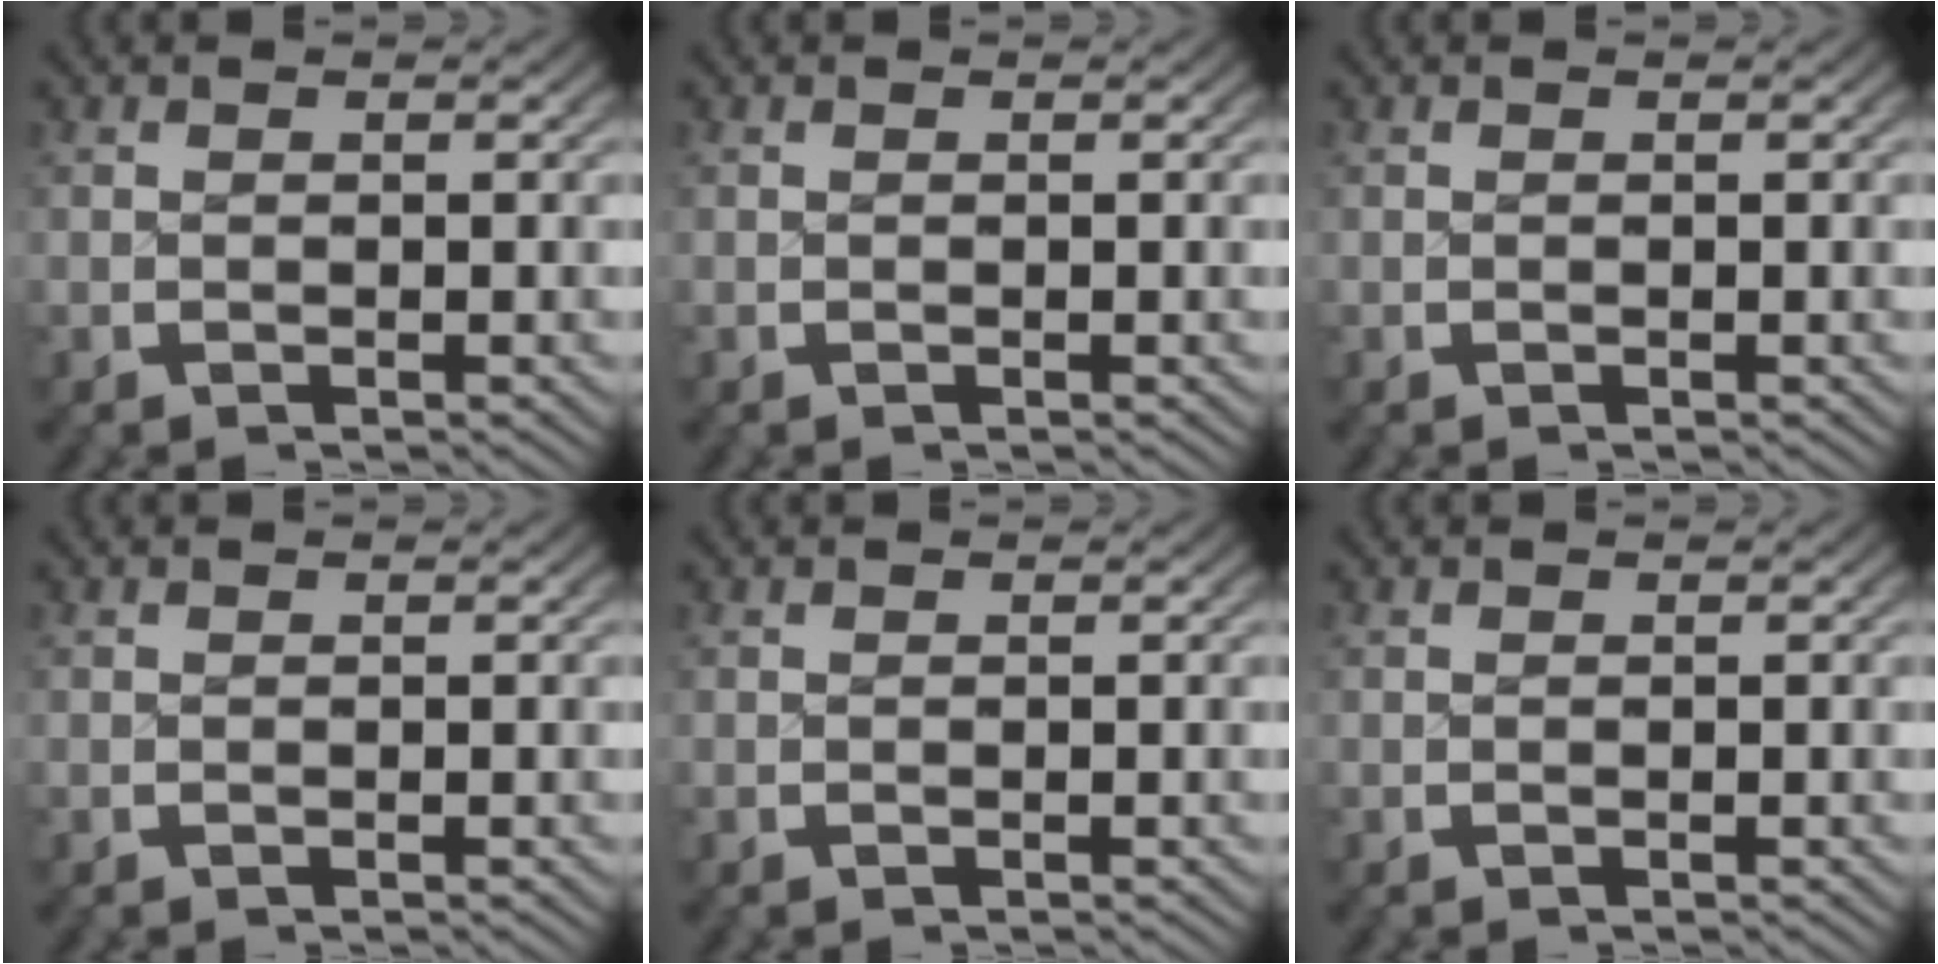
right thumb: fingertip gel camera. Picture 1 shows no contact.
{"total": 0.0}
{"total": 0.0}
{"total": 0.0}
{"total": 0.0}
{"total": 0.0}